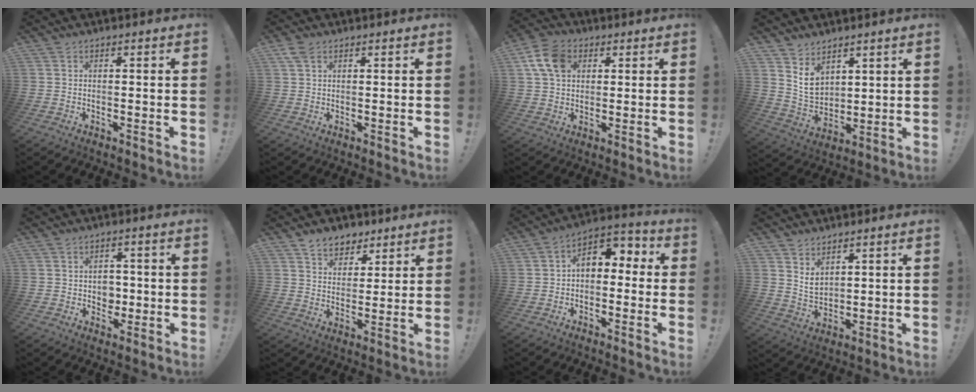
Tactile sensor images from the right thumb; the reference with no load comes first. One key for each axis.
{"total": 3.3, "fx": 1.8, "fy": 1.9, "fz": 2.1, "tx": -0.036, "ty": -0.001, "tz": 0.035}
{"total": 10.4, "fx": 3.3, "fy": 7.3, "fz": 6.6, "tx": -0.121, "ty": 0.009, "tz": 0.068}
{"total": 8.5, "fx": 5.3, "fy": 6.1, "fz": 2.8, "tx": -0.045, "ty": -0.042, "tz": 0.107}
{"total": 4.8, "fx": -0.1, "fy": 4.3, "fz": 2.1, "tx": -0.014, "ty": -0.004, "tz": -0.004}
{"total": 8.2, "fx": 5.9, "fy": 5.4, "fz": 1.7, "tx": -0.025, "ty": -0.039, "tz": 0.116}
{"total": 6.2, "fx": 0.2, "fy": 4.6, "fz": 4.2, "tx": -0.061, "ty": 0.006, "tz": 0.009}
{"total": 5.2, "fx": 3.5, "fy": 3.3, "fz": 1.8, "tx": -0.030, "ty": -0.027, "tz": 0.067}